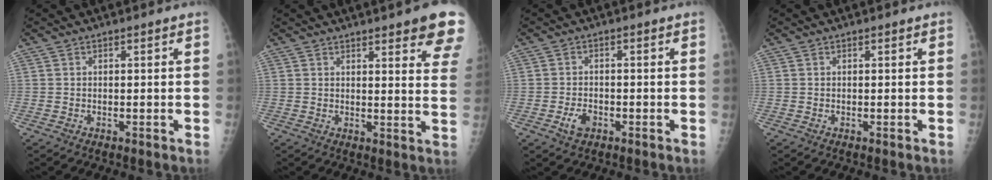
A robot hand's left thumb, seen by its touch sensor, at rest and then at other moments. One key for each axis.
{"total": 12.8, "fx": 8.9, "fy": 2.6, "fz": 8.9, "tx": -0.082, "ty": -0.039, "tz": 0.091}
{"total": 3.1, "fx": -1.5, "fy": 2.0, "fz": 1.9, "tx": -0.032, "ty": 0.005, "tz": -0.024}
{"total": 0.0}